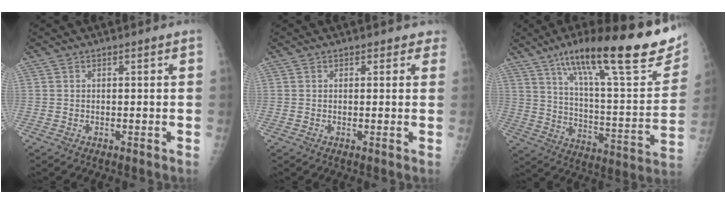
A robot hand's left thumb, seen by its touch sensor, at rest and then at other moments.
{"total": 1.8, "force": [1.4, 1.2, 0.0], "torque": [0.026, -0.005, 0.003]}
{"total": 29.8, "force": [17.9, 6.9, 22.8], "torque": [-0.313, -0.037, 0.278]}